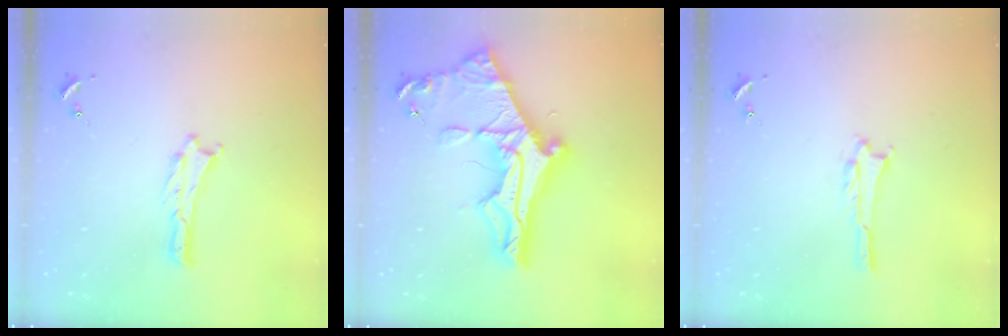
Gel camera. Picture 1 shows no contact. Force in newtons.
{"total": 12.4, "press": 12.3, "slide": 1.4}
{"total": 0.5, "press": 0.5, "slide": 0.1}